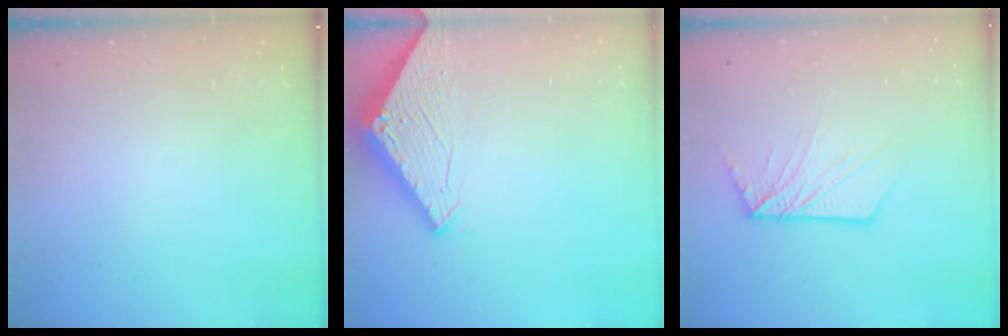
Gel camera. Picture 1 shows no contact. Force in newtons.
{"total": 2.9, "press": 2.9, "slide": 0.1}
{"total": 10.2, "press": 10.1, "slide": 1.1}